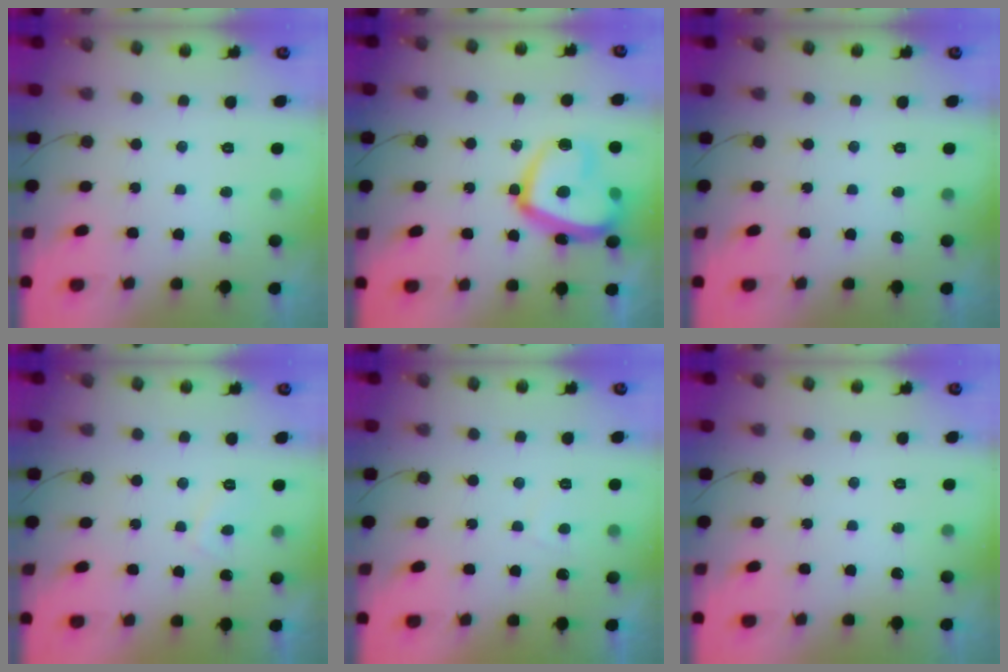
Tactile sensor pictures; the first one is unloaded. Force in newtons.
{"total": 20.4, "press": 20.4, "slide": 1.9}
{"total": 0.0}
{"total": 2.4, "press": 2.3, "slide": 0.6}
{"total": 0.5, "press": 0.2, "slide": 0.5}
{"total": 0.0}